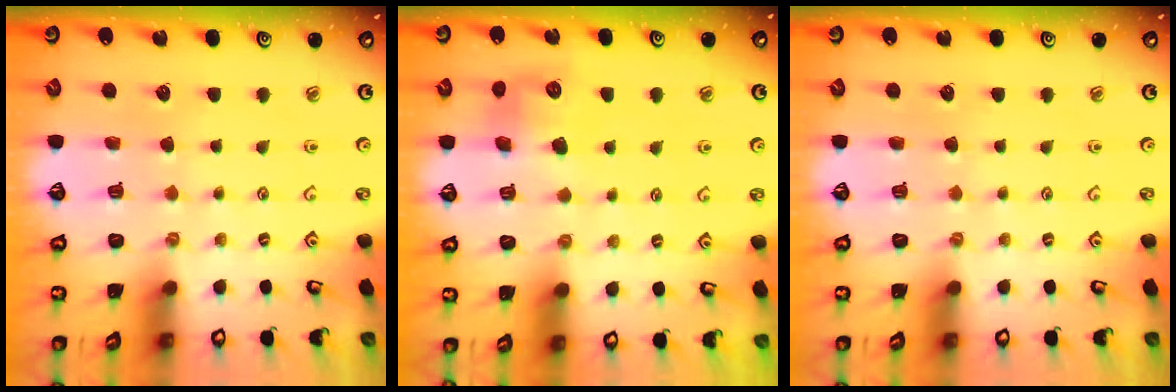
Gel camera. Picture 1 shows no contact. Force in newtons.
{"total": 8.4, "press": 8.4, "slide": 0.5}
{"total": 0.0}